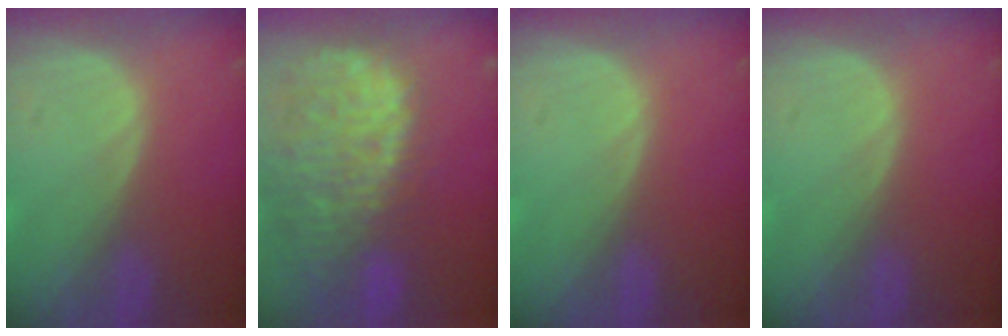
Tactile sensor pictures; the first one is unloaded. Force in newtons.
{"total": 14.3, "press": 11.7, "slide": 8.1}
{"total": 0.0}
{"total": 0.0}